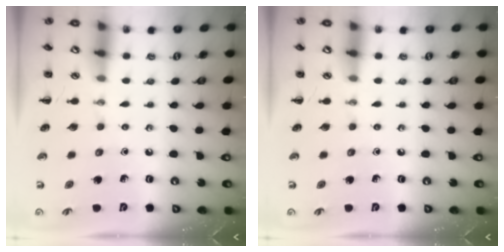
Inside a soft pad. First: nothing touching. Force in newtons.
{"total": 0.0}